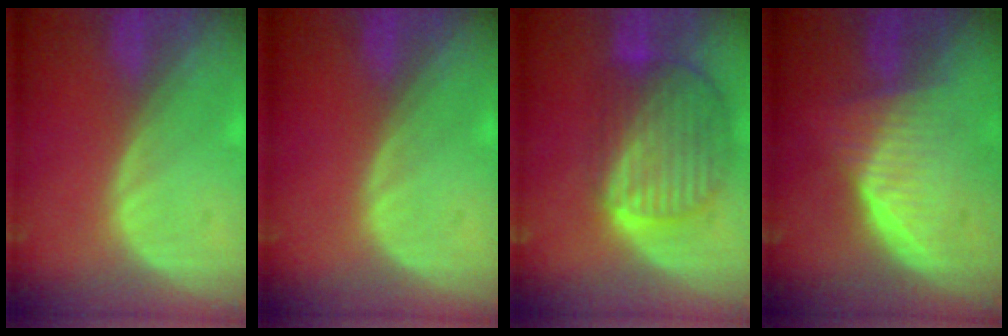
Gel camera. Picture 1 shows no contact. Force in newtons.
{"total": 0.0}
{"total": 10.4, "press": 8.7, "slide": 5.6}
{"total": 6.3, "press": 6.2, "slide": 1.5}